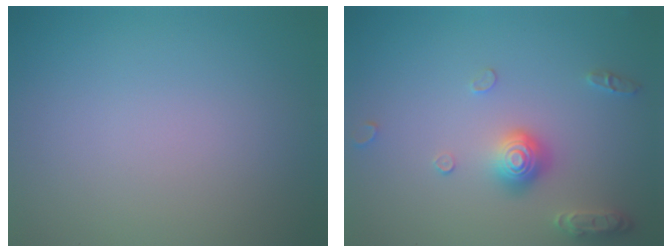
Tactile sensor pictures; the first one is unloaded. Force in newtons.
{"total": 3.0, "press": 2.9, "slide": 0.7}